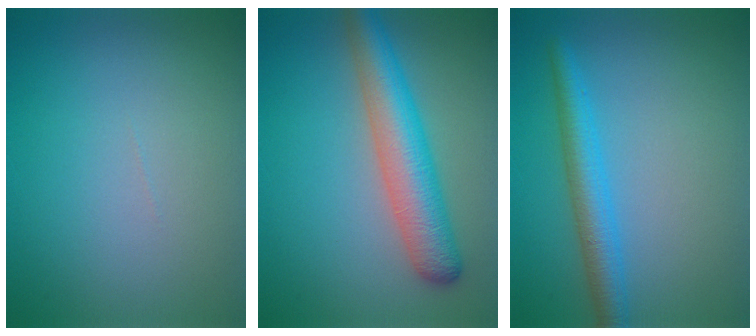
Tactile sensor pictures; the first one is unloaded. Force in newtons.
{"total": 6.2, "press": 6.2, "slide": 0.2}
{"total": 3.6, "press": 3.6, "slide": 0.3}